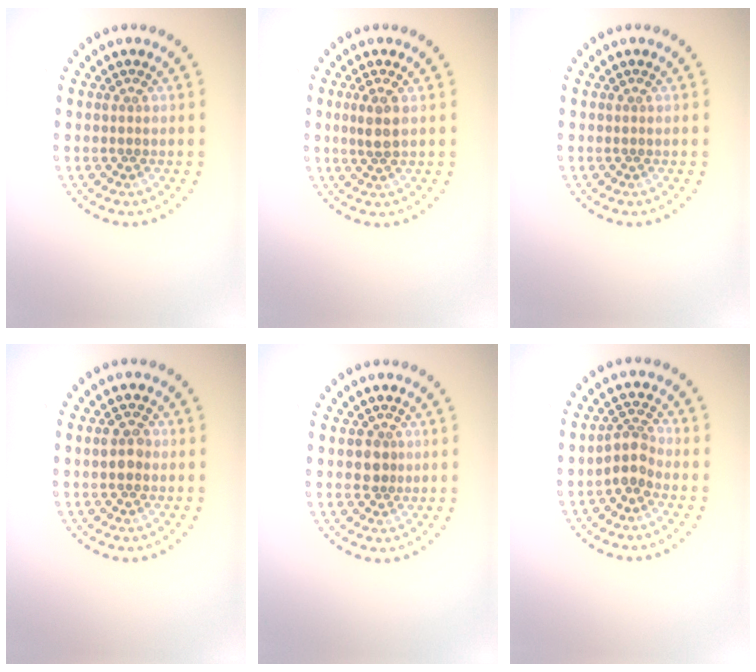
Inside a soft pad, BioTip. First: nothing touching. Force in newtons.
{"total": 2.0, "press": 1.9, "slide": 0.8}
{"total": 0.0}
{"total": 1.8, "press": 1.8, "slide": 0.1}
{"total": 1.7, "press": 1.5, "slide": 0.8}
{"total": 2.4, "press": 1.9, "slide": 1.5}